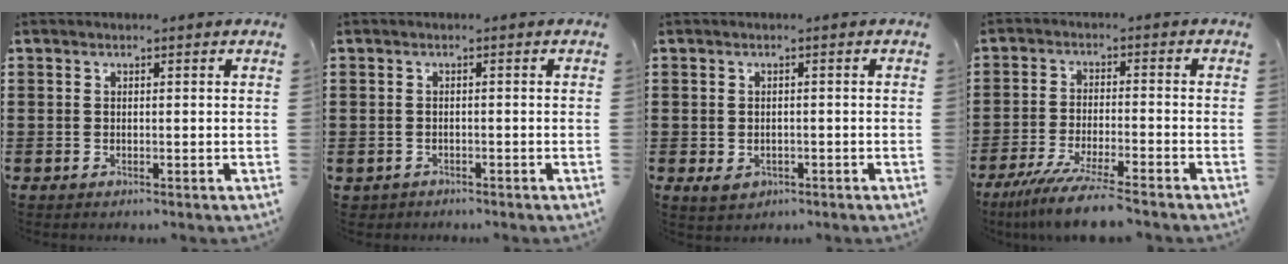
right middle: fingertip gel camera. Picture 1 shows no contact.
{"total": 0.9, "force": [-0.8, 0.2, -0.1], "torque": [-0.002, -0.001, -0.019]}
{"total": 1.5, "force": [-0.7, 1.0, 0.8], "torque": [-0.019, -0.003, -0.014]}
{"total": 7.0, "force": [-6.0, -0.4, 3.6], "torque": [-0.080, -0.019, -0.114]}